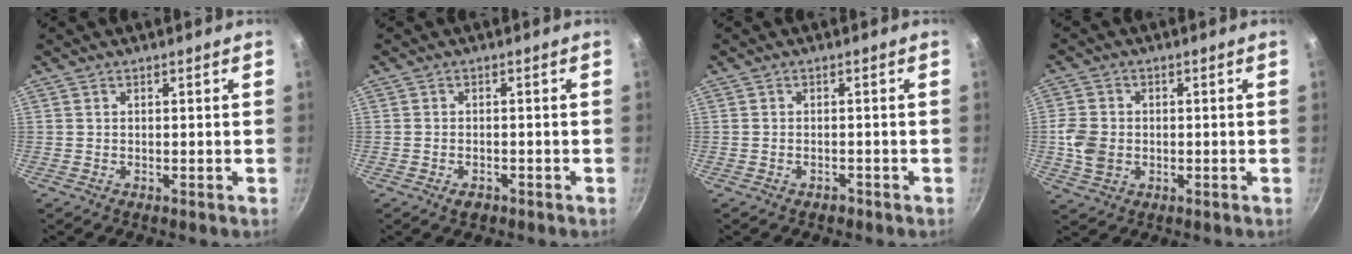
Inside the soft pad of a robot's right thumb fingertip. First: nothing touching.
{"total": 1.8, "force": [-1.2, 1.0, 1.0], "torque": [-0.017, 0.007, -0.016]}
{"total": 0.9, "force": [-0.7, 0.4, 0.3], "torque": [-0.006, 0.009, -0.009]}
{"total": 6.1, "force": [-0.6, 4.7, 3.8], "torque": [-0.072, 0.003, -0.012]}